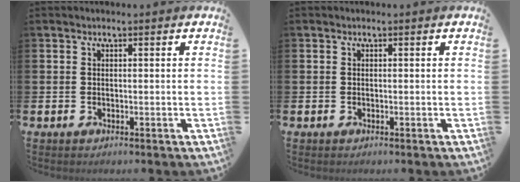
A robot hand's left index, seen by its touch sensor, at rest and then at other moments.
{"total": 0.0}